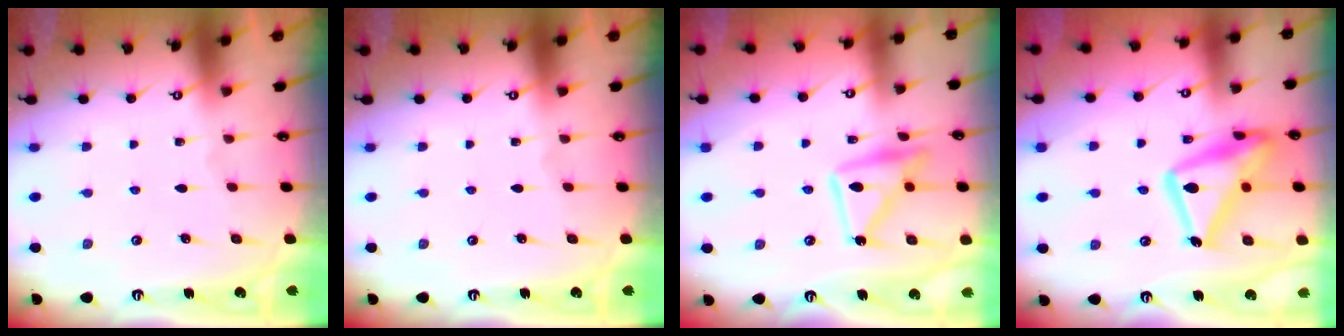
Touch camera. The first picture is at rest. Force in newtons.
{"total": 0.0}
{"total": 14.0, "press": 13.9, "slide": 1.2}
{"total": 20.7, "press": 20.7, "slide": 1.4}